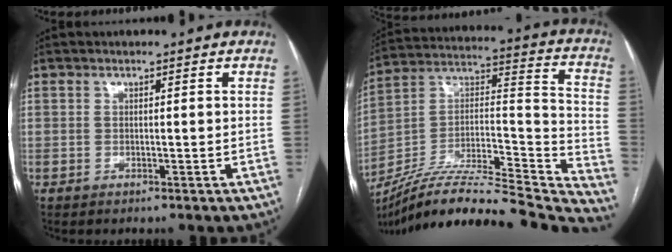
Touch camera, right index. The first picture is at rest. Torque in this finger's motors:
{"motor_torque": [-1.05, -1.09, -0.54, -0.08]}